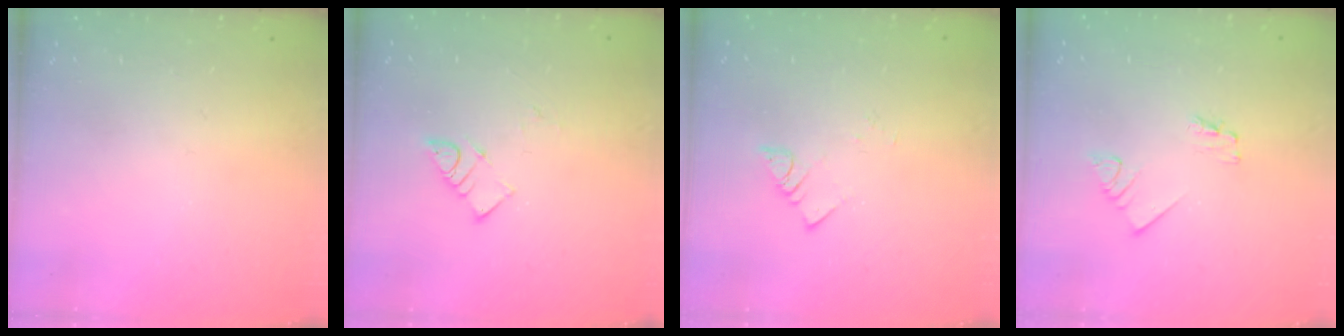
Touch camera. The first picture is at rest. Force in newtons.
{"total": 3.9, "press": 3.9, "slide": 0.5}
{"total": 1.9, "press": 1.9, "slide": 0.1}
{"total": 1.2, "press": 1.2, "slide": 0.0}